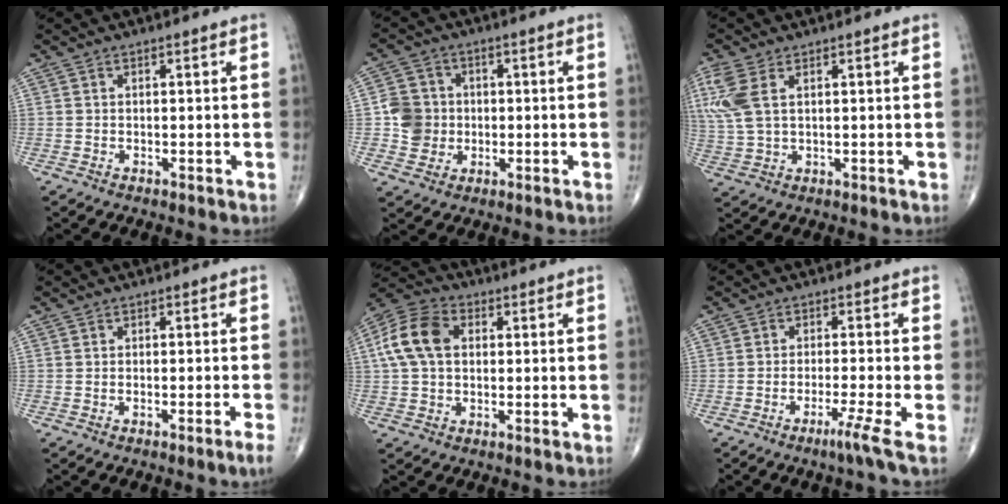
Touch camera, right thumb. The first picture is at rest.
{"total": 7.0, "force": [-0.4, 6.6, 2.3], "torque": [-0.015, 0.007, -0.010]}
{"total": 8.1, "force": [2.9, 4.4, 6.2], "torque": [-0.168, 0.009, 0.065]}
{"total": 1.8, "force": [-1.0, -0.6, 1.3], "torque": [-0.029, 0.001, -0.018]}
{"total": 11.0, "force": [1.9, 7.6, 7.7], "torque": [-0.151, 0.025, 0.026]}
{"total": 3.7, "force": [-2.2, -1.3, 2.6], "torque": [-0.058, -0.001, -0.048]}